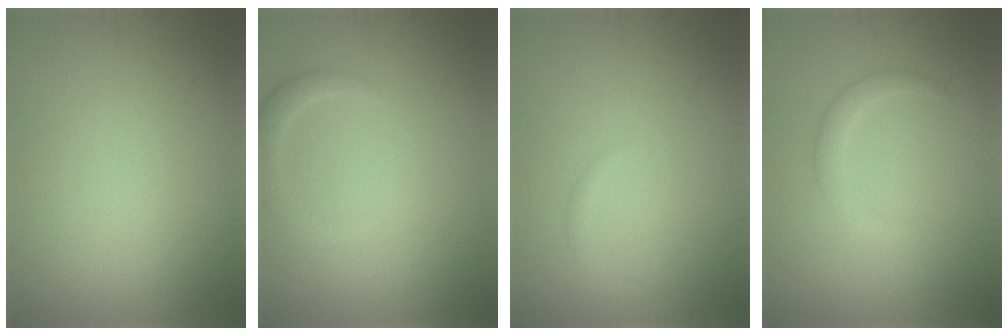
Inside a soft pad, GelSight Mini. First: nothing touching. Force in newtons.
{"total": 2.0, "press": 2.0, "slide": 0.3}
{"total": 0.7, "press": 0.7, "slide": 0.1}
{"total": 1.8, "press": 1.7, "slide": 0.1}